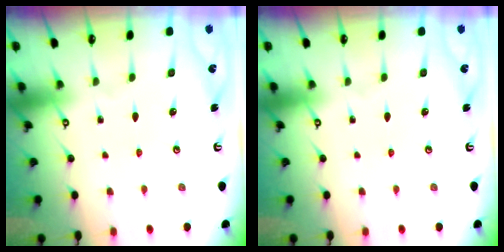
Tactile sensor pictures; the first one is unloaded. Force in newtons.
{"total": 0.0}